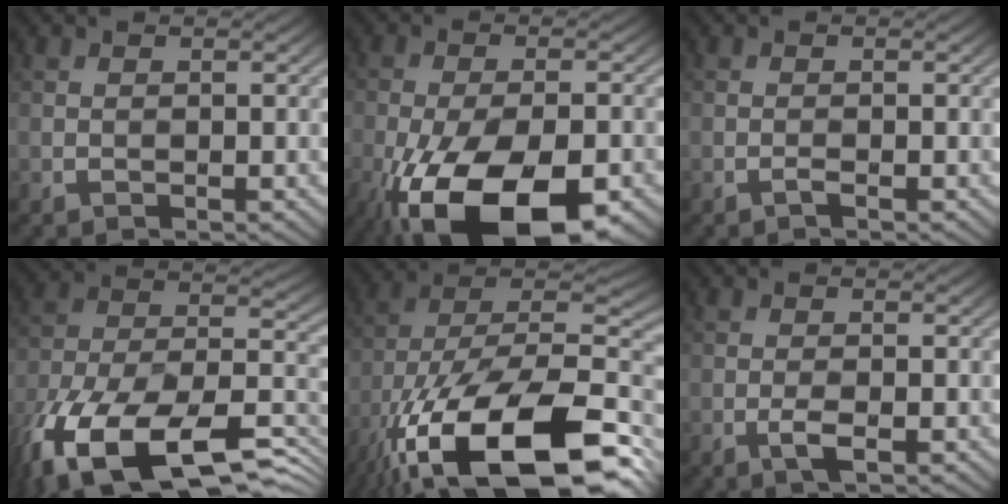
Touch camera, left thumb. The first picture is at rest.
{"total": 17.8, "force": [-9.6, 7.7, 12.9], "torque": [-0.237, -0.046, -0.149]}
{"total": 0.6, "force": [-0.4, 0.0, 0.5], "torque": [-0.010, 0.002, -0.011]}
{"total": 21.1, "force": [-13.3, 9.9, 13.2], "torque": [-0.278, -0.041, -0.205]}
{"total": 22.0, "force": [-11.5, 9.9, 15.9], "torque": [-0.311, -0.025, -0.183]}
{"total": 2.0, "force": [-0.9, 0.5, 1.7], "torque": [-0.035, 0.001, -0.020]}